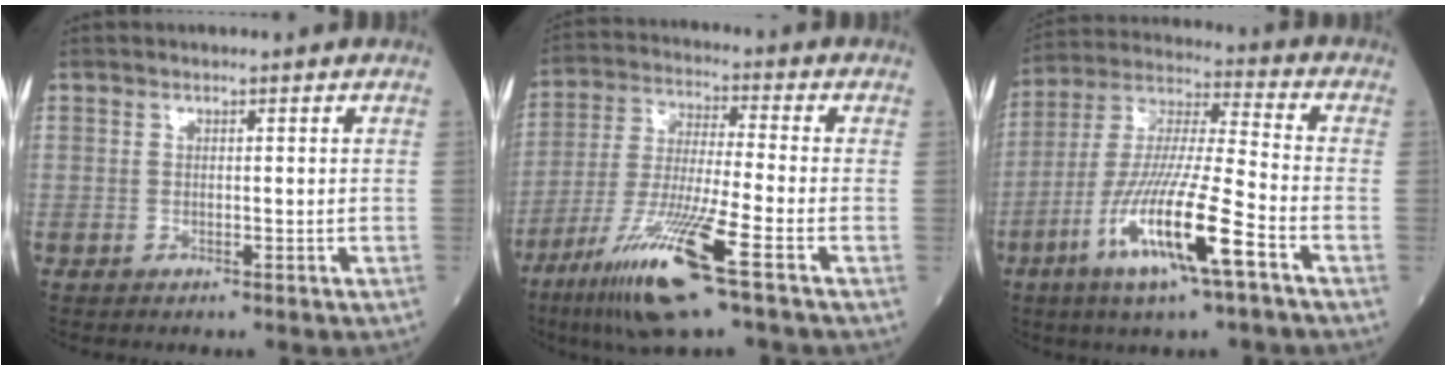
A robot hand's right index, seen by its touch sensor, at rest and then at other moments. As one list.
[{"total": 14.6, "force": [-7.7, 0.1, 12.4], "torque": [-0.251, -0.034, -0.145]}, {"total": 16.0, "force": [-7.2, 0.8, 14.3], "torque": [-0.286, -0.020, -0.135]}]